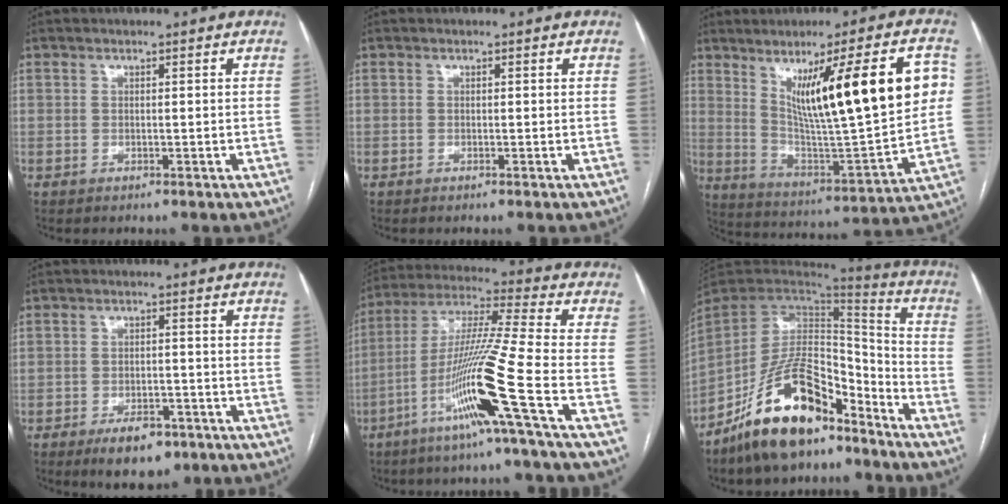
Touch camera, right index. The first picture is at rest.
{"total": 0.0}
{"total": 21.9, "force": [6.6, 1.8, 20.8], "torque": [-0.312, -0.005, 0.102]}
{"total": 6.6, "force": [-4.1, 3.1, 4.1], "torque": [-0.065, 0.000, -0.060]}
{"total": 15.6, "force": [-6.8, -2.5, 13.8], "torque": [-0.271, -0.016, -0.133]}
{"total": 17.8, "force": [-12.5, 6.6, 10.8], "torque": [-0.203, 0.020, -0.223]}